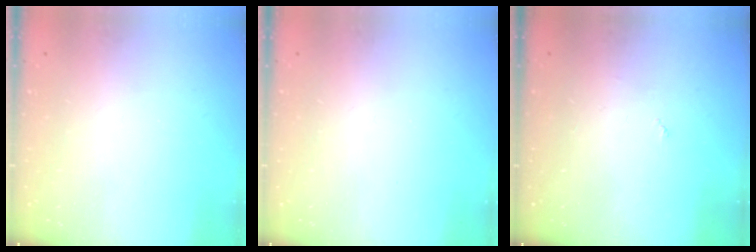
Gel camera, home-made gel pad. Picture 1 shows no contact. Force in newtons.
{"total": 0.0}
{"total": 2.7, "press": 2.7, "slide": 0.4}